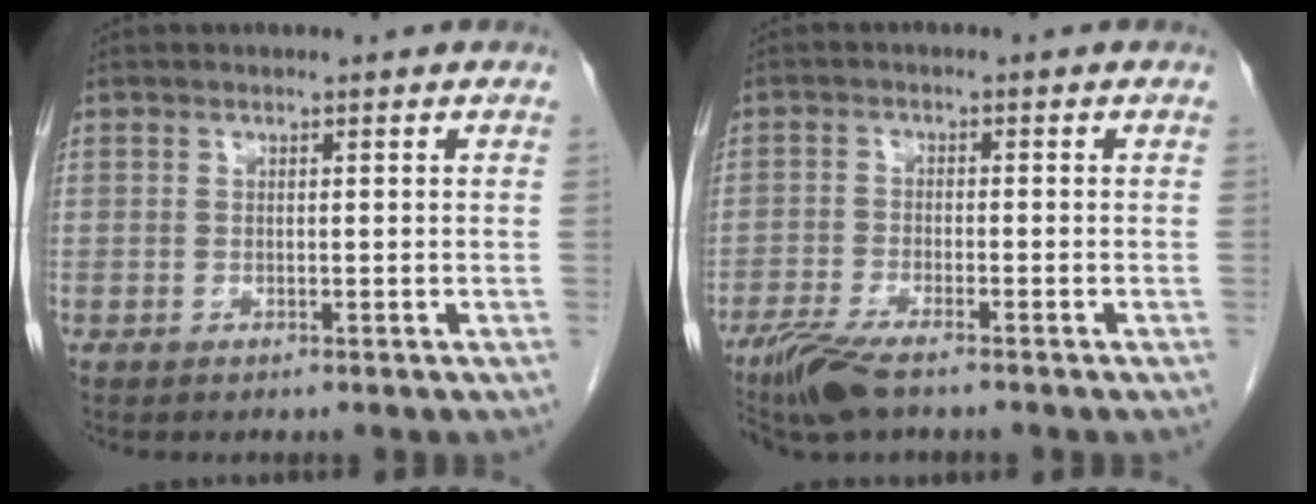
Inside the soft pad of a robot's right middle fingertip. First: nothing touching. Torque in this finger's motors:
{"motor_torque": [0.38, -0.25, 0.10, 0.04]}